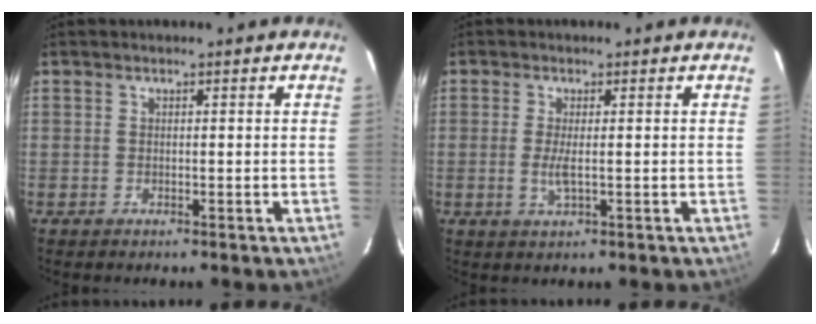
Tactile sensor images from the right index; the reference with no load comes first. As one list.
[{"total": 3.1, "force": [-0.3, 0.4, 3.0], "torque": [-0.064, -0.005, -0.007]}]